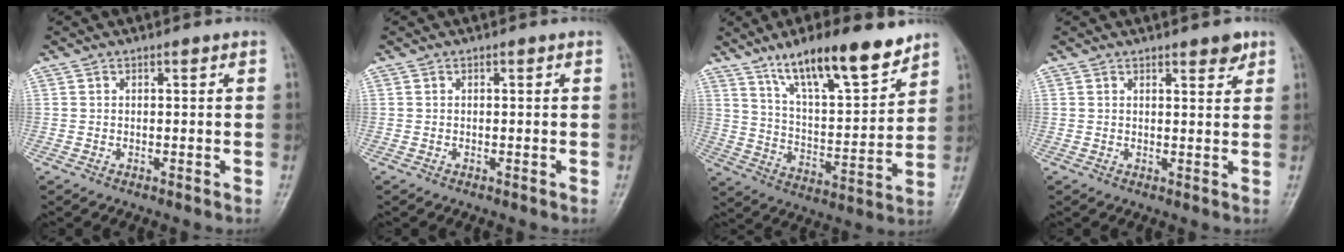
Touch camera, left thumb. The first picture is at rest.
{"total": 0.0}
{"total": 17.3, "force": [12.2, 4.7, 11.4], "torque": [-0.159, -0.065, 0.213]}
{"total": 3.2, "force": [2.2, 1.3, 1.9], "torque": [-0.010, -0.011, 0.028]}